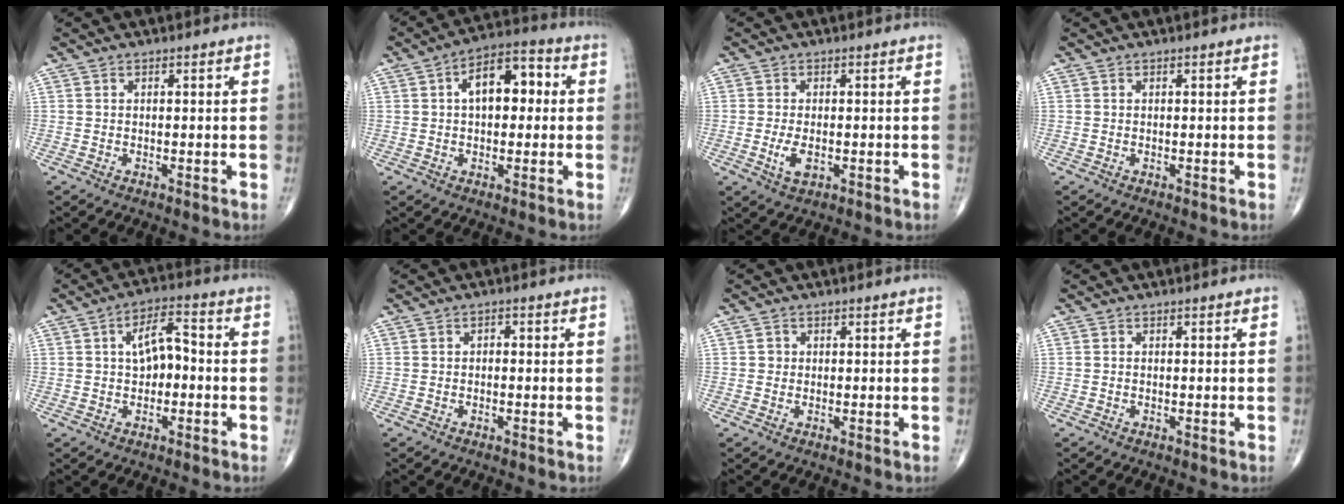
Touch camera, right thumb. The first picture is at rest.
{"total": 10.3, "force": [1.6, 5.8, 8.4], "torque": [-0.107, 0.026, 0.015]}
{"total": 3.7, "force": [-0.8, 1.9, 3.1], "torque": [-0.059, -0.006, -0.012]}
{"total": 0.0}
{"total": 6.9, "force": [0.2, 3.7, 5.8], "torque": [-0.085, 0.028, -0.008]}
{"total": 1.0, "force": [-0.1, 0.7, 0.7], "torque": [-0.004, 0.004, -0.007]}
{"total": 1.1, "force": [0.1, 1.1, 0.2], "torque": [0.002, 0.002, 0.000]}
{"total": 0.0}